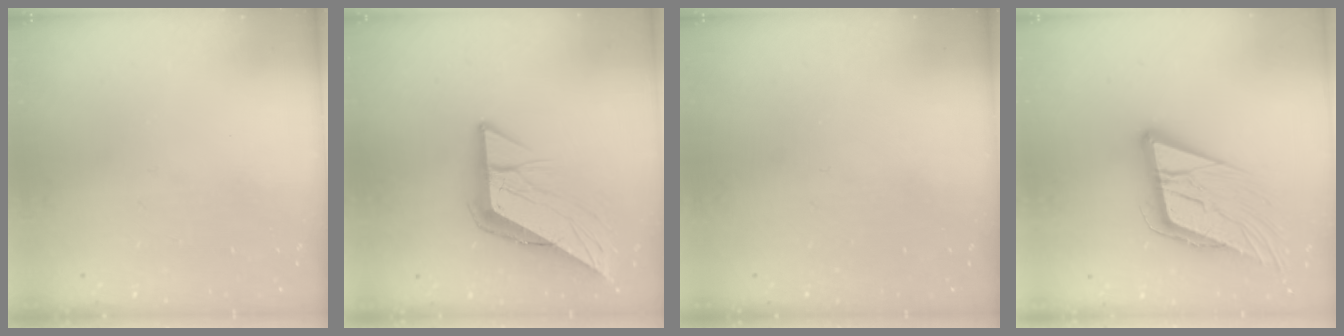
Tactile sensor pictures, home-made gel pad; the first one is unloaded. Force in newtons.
{"total": 10.6, "press": 10.5, "slide": 1.3}
{"total": 0.0}
{"total": 15.0, "press": 14.6, "slide": 3.5}